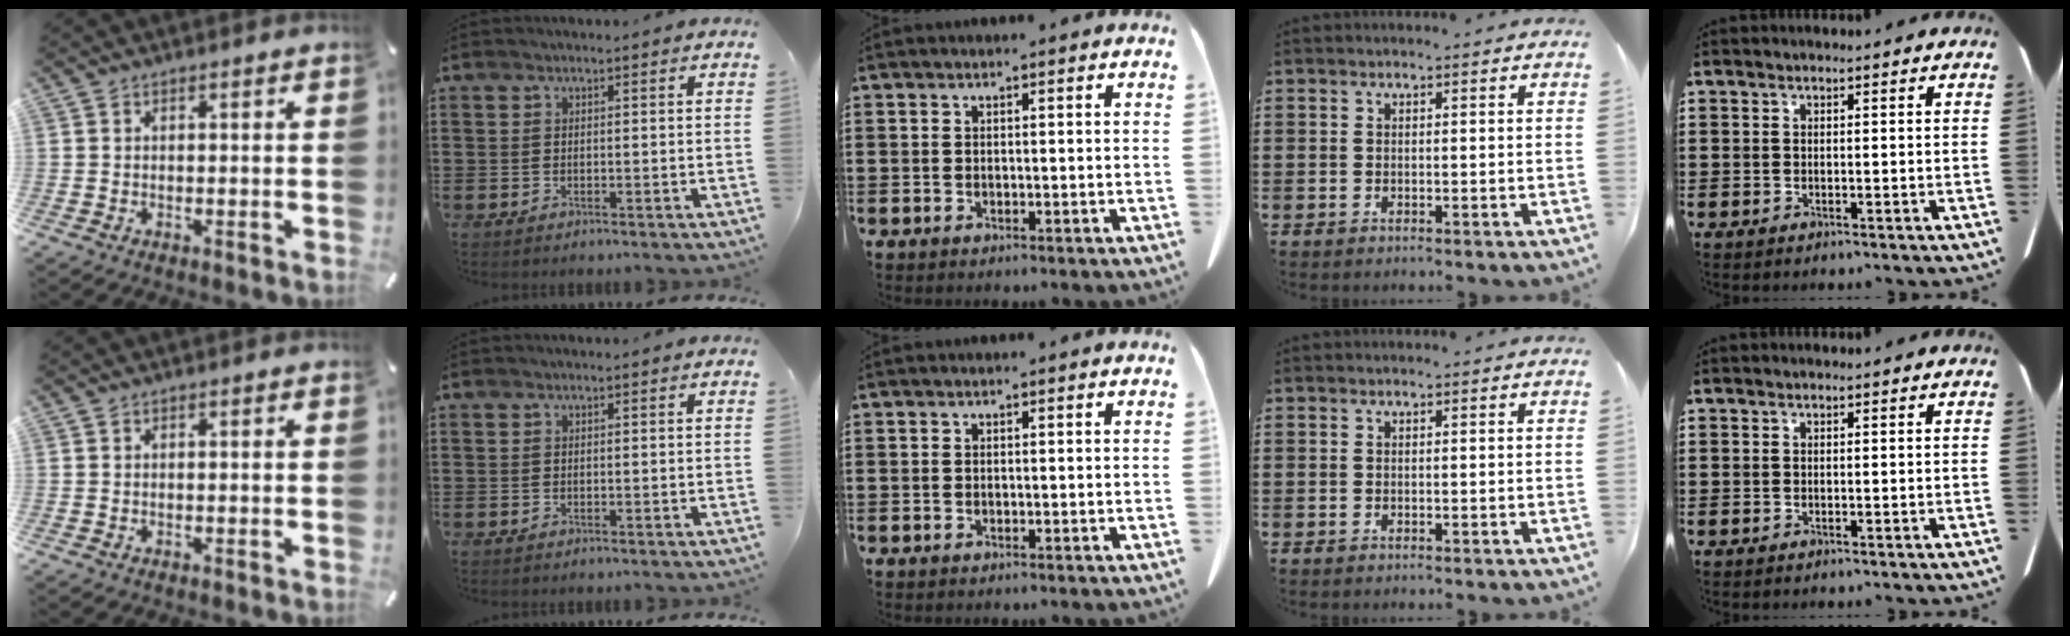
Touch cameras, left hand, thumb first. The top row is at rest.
{}